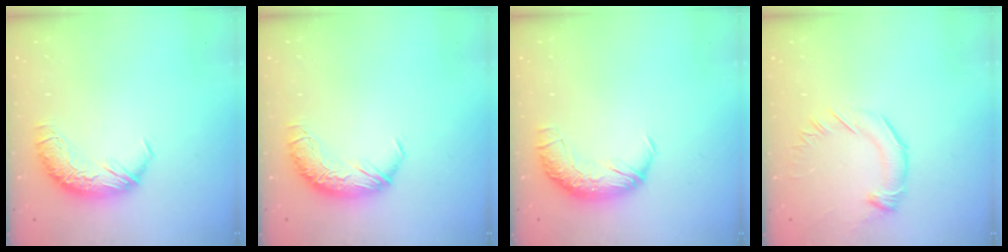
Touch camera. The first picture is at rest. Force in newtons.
{"total": 0.0}
{"total": 2.4, "press": 1.1, "slide": 2.2}
{"total": 2.5, "press": 2.4, "slide": 0.7}